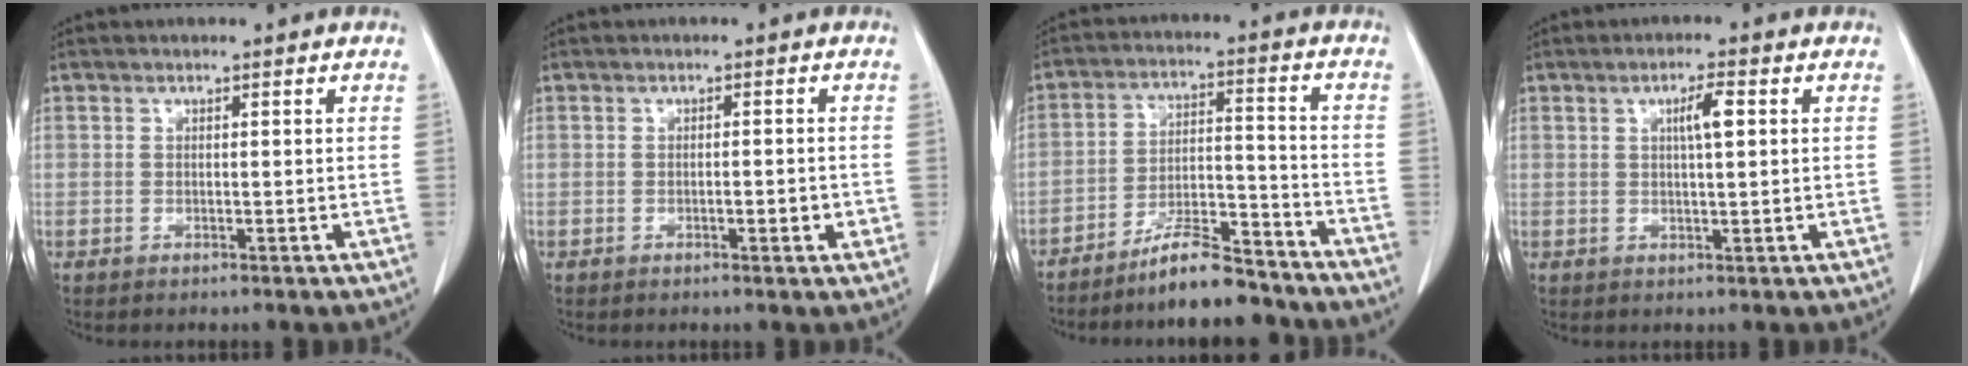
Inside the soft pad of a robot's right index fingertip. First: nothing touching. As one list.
[{"total": 2.2, "force": [-0.7, 0.6, 2.0], "torque": [-0.032, 0.000, -0.007]}, {"total": 10.3, "force": [-9.0, 1.8, 4.7], "torque": [-0.075, 0.013, -0.155]}, {"total": 3.4, "force": [0.9, 0.3, 3.2], "torque": [-0.055, 0.002, 0.015]}]